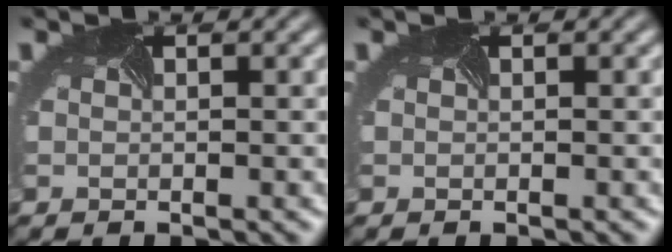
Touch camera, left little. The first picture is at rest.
{"total": 0.0}